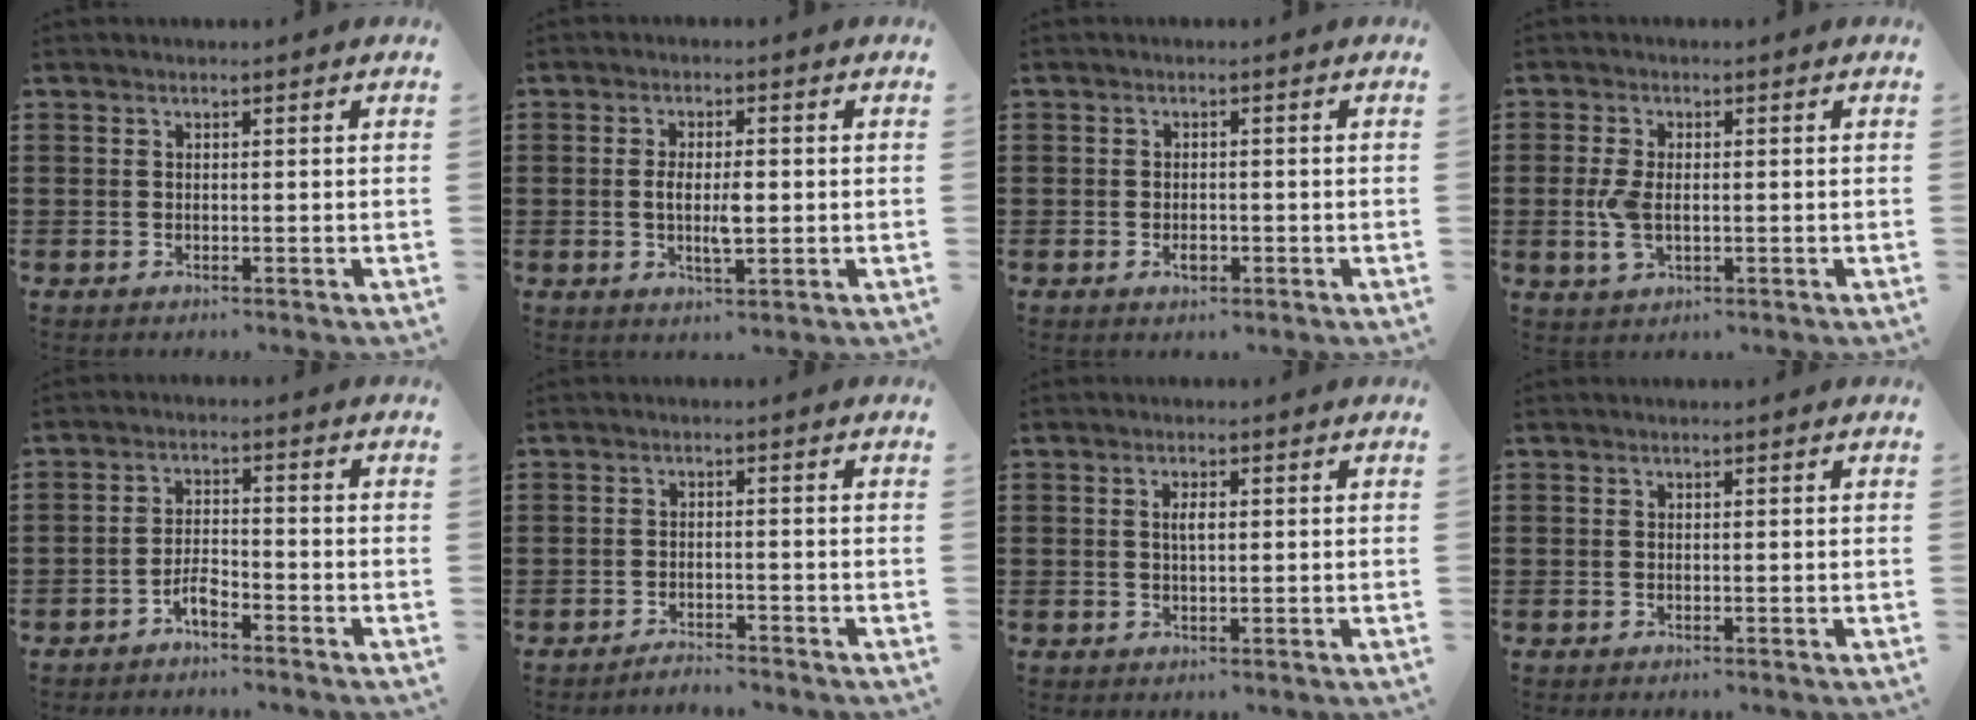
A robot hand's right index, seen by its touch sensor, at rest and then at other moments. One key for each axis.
{"total": 4.5, "fx": -0.3, "fy": 1.4, "fz": 4.3, "tx": -0.086, "ty": -0.001, "tz": -0.008}
{"total": 1.7, "fx": -0.6, "fy": 0.9, "fz": 1.2, "tx": -0.024, "ty": 0.000, "tz": -0.011}
{"total": 4.3, "fx": -0.4, "fy": 2.3, "fz": 3.6, "tx": -0.089, "ty": -0.002, "tz": -0.012}
{"total": 3.3, "fx": -2.5, "fy": 1.0, "fz": 1.8, "tx": -0.043, "ty": 0.007, "tz": -0.053}
{"total": 2.0, "fx": -2.0, "fy": -0.1, "fz": 0.1, "tx": -0.006, "ty": 0.003, "tz": -0.041}
{"total": 2.3, "fx": 0.4, "fy": 0.7, "fz": 2.1, "tx": -0.043, "ty": 0.003, "tz": 0.004}
{"total": 0.0}